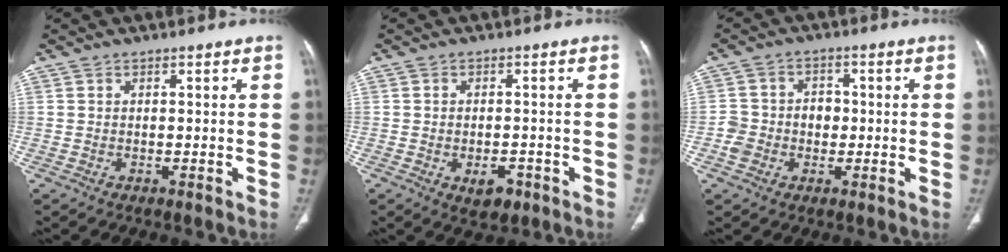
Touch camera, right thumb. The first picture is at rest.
{"total": 4.4, "force": [-2.0, 2.5, 3.0], "torque": [-0.030, 0.008, -0.021]}
{"total": 6.2, "force": [-1.0, 5.4, 2.7], "torque": [-0.026, 0.025, -0.021]}